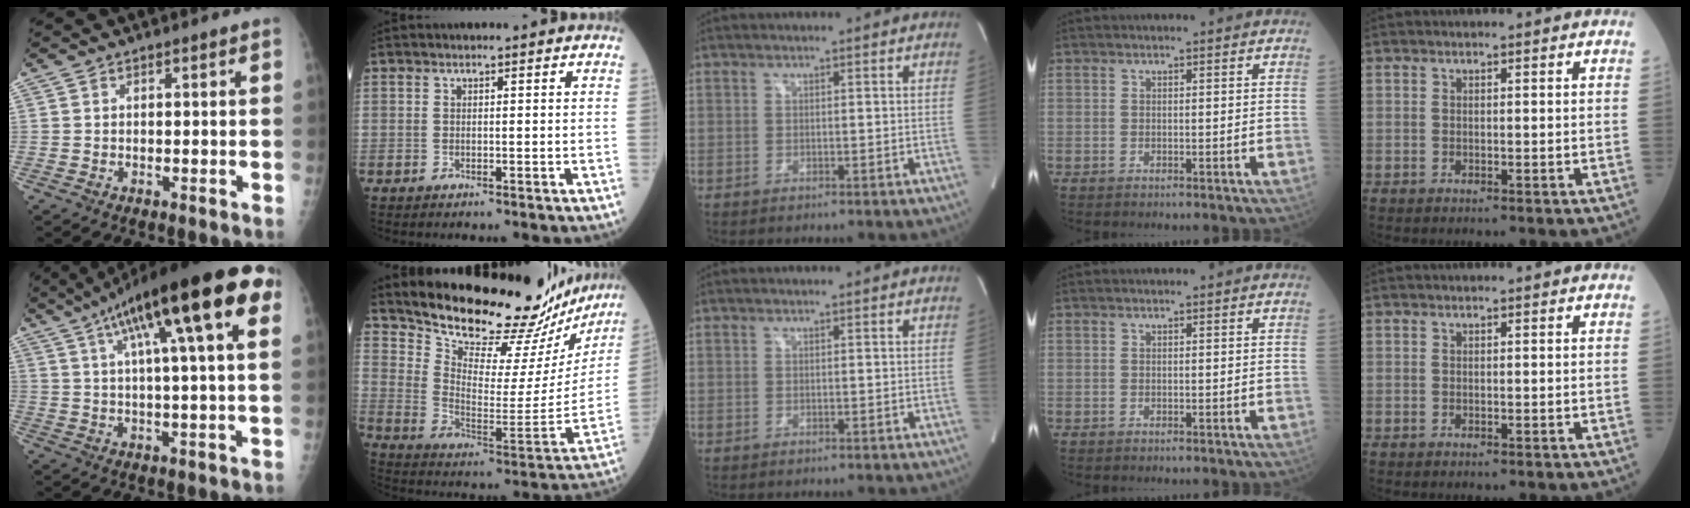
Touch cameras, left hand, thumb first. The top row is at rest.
{"thumb": {"total": 23.3, "force": [10.0, 4.9, 20.5], "torque": [-0.319, 0.020, 0.146]}, "index": {"total": 24.8, "force": [23.2, 4.6, 7.4], "torque": [-0.124, -0.105, 0.314]}}